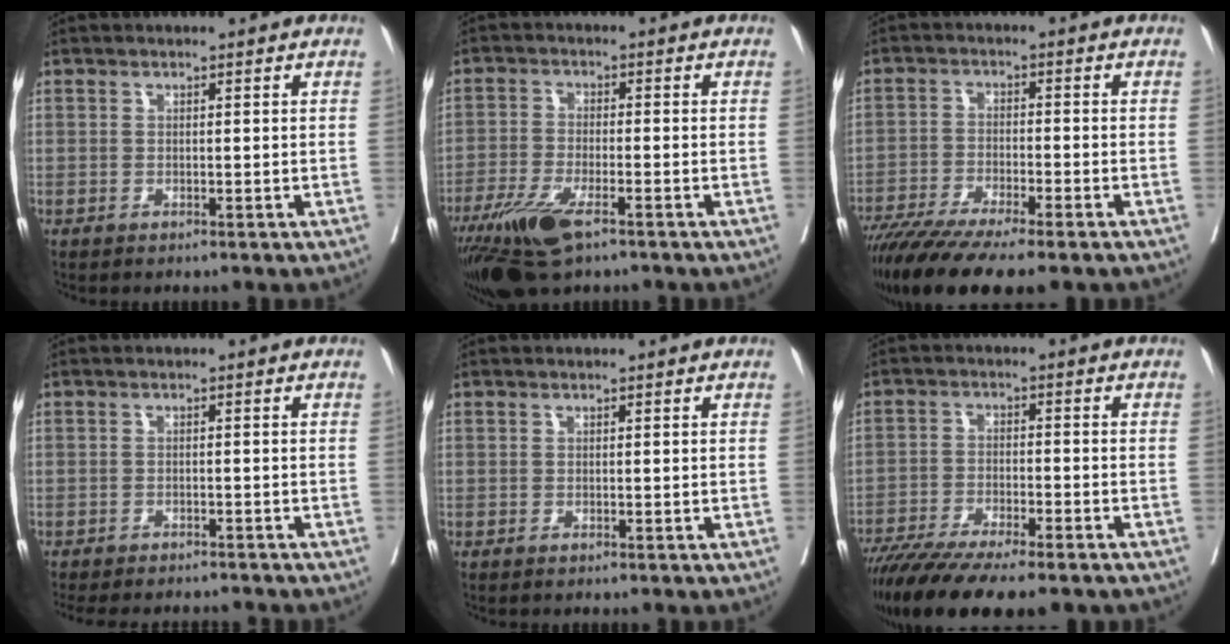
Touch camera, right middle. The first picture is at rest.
{"total": 10.5, "force": [-6.6, 2.8, 7.7], "torque": [-0.146, -0.024, -0.117]}
{"total": 14.0, "force": [-11.1, 1.3, 8.4], "torque": [-0.148, -0.033, -0.182]}
{"total": 11.0, "force": [-10.2, 1.9, 3.6], "torque": [-0.060, -0.010, -0.132]}
{"total": 0.0}
{"total": 16.1, "force": [-12.9, 2.5, 9.3], "torque": [-0.168, -0.034, -0.208]}